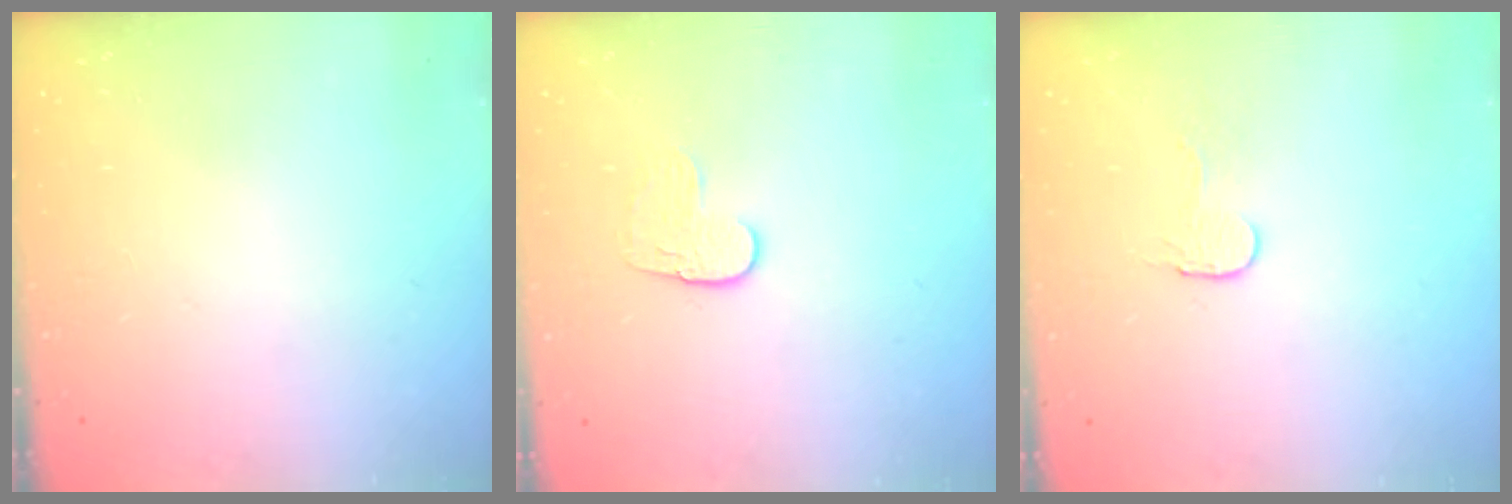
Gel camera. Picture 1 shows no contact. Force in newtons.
{"total": 7.9, "press": 7.8, "slide": 0.6}
{"total": 2.7, "press": 2.7, "slide": 0.2}